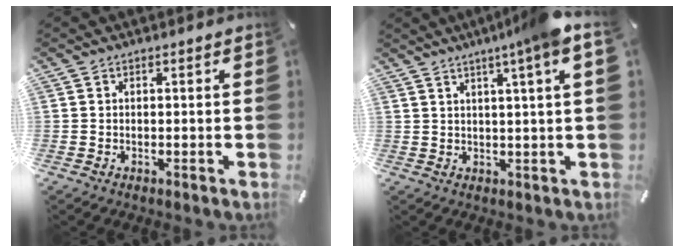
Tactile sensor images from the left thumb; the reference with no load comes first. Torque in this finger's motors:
{"motor_torque": [1.60, 1.06, 0.26, -0.26, 0.03]}